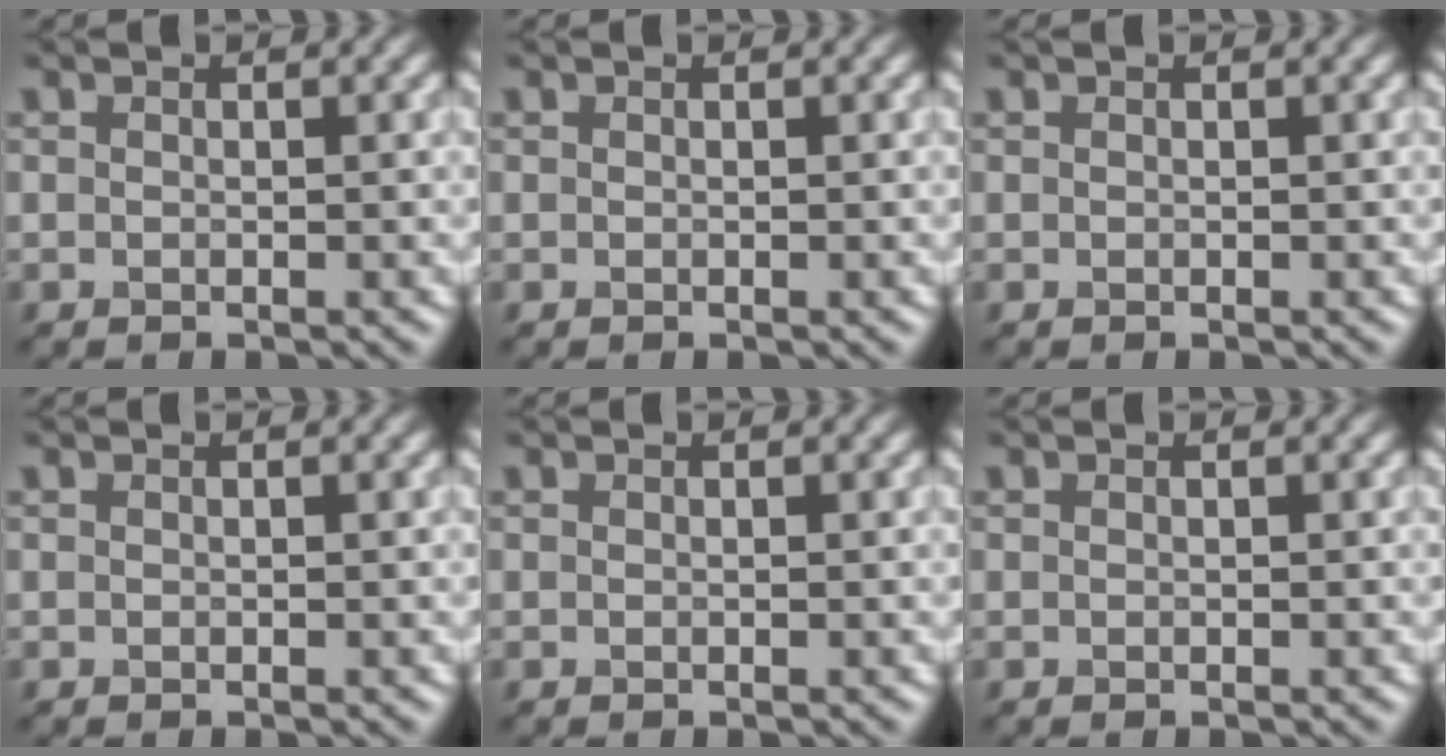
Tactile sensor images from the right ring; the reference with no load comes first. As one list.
[{"total": 0.0}, {"total": 0.0}, {"total": 0.0}, {"total": 0.0}, {"total": 0.0}]